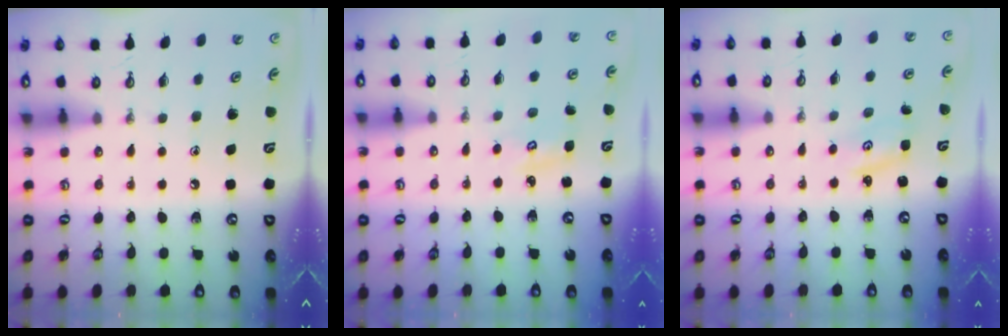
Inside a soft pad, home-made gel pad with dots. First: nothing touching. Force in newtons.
{"total": 3.1, "press": 3.0, "slide": 0.3}
{"total": 2.0, "press": 2.0, "slide": 0.2}